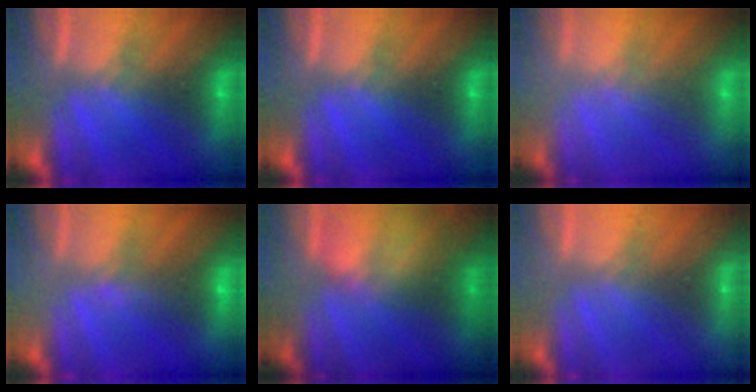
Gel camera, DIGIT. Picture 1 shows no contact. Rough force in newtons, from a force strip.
{"total": 0.0}
{"total": 2.4}
{"total": 4.6}
{"total": 4.4}
{"total": 2.8}